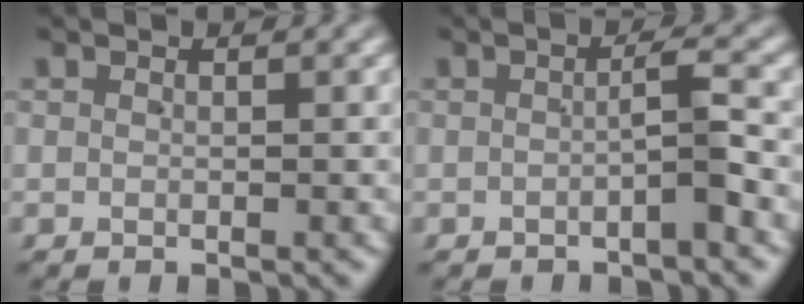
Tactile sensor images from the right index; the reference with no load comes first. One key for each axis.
{"total": 1.9, "fx": -0.8, "fy": 0.1, "fz": 1.7, "tx": -0.017, "ty": 0.007, "tz": -0.015}